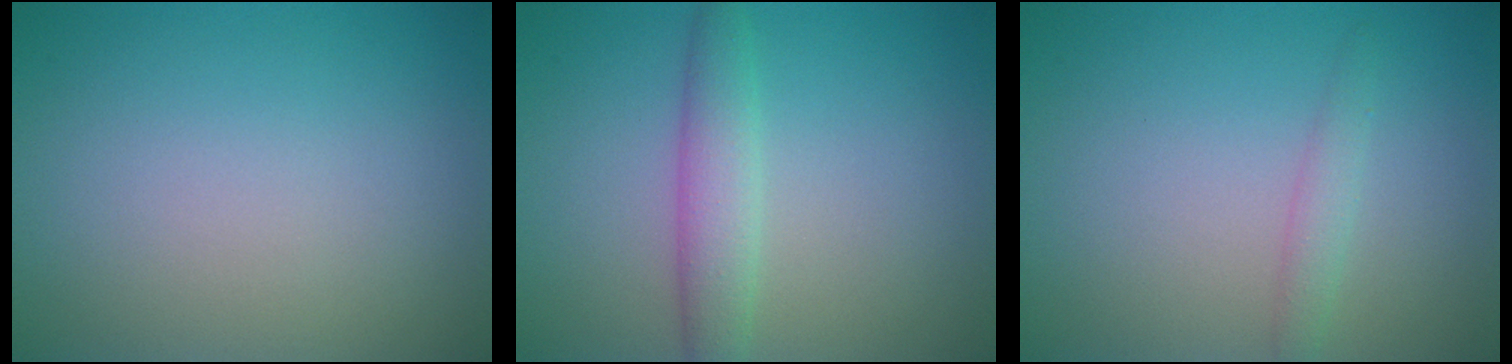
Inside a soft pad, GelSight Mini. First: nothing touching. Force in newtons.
{"total": 2.4, "press": 2.4, "slide": 0.2}
{"total": 1.4, "press": 1.4, "slide": 0.0}